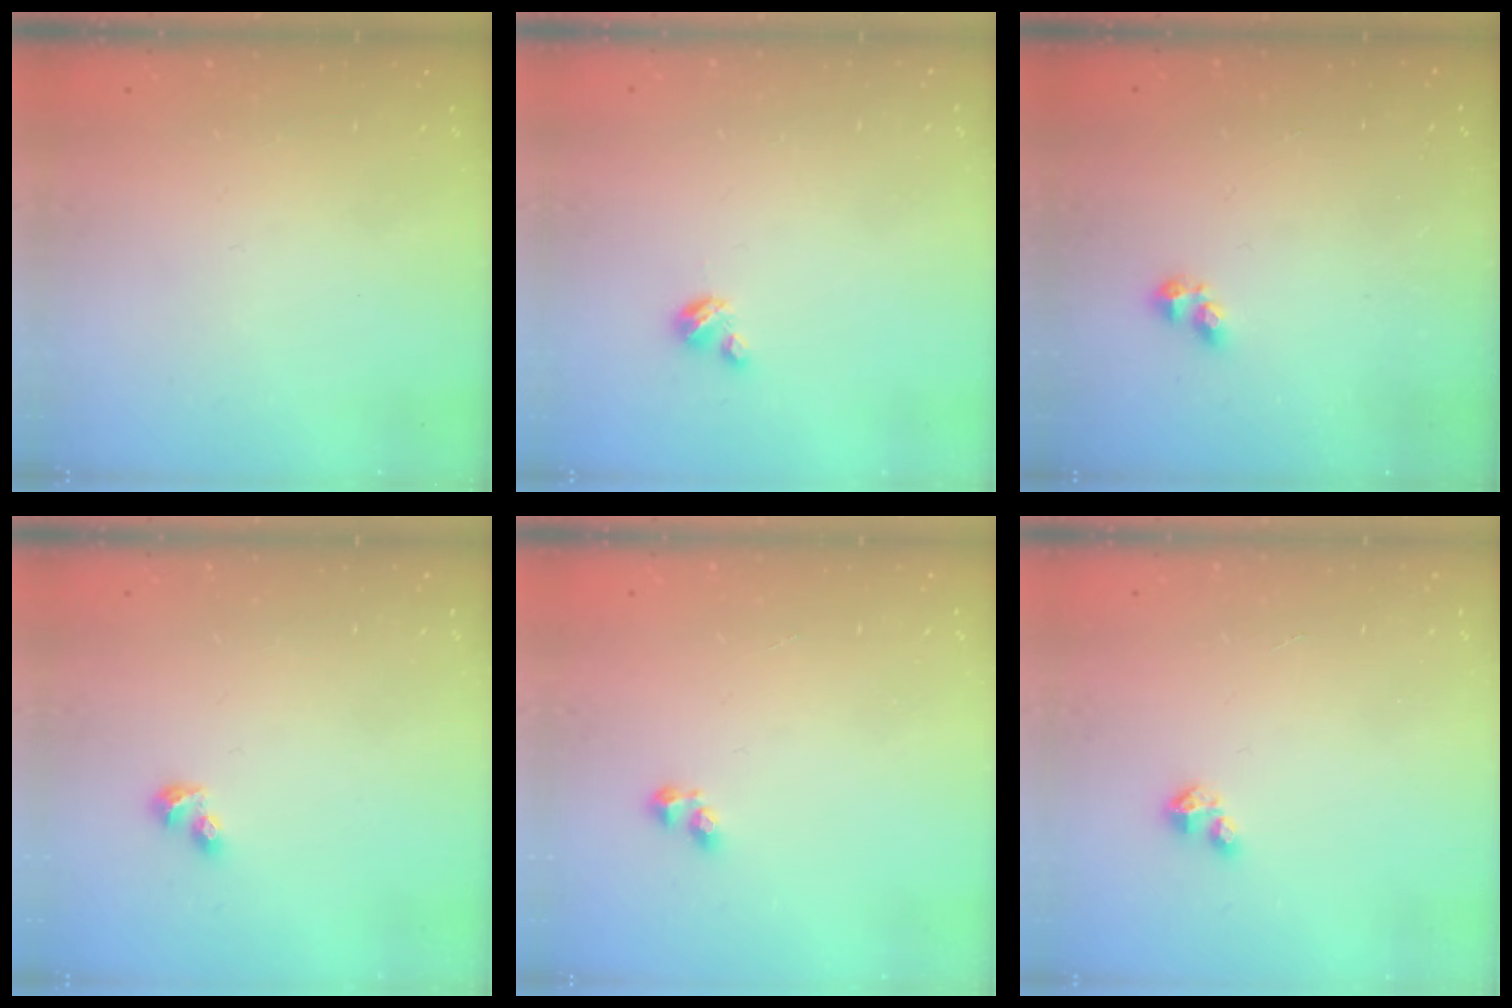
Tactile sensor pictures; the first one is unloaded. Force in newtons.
{"total": 2.9, "press": 2.9, "slide": 0.3}
{"total": 2.8, "press": 2.7, "slide": 0.5}
{"total": 3.4, "press": 3.3, "slide": 1.0}
{"total": 2.5, "press": 2.3, "slide": 0.9}
{"total": 2.1, "press": 2.1, "slide": 0.2}